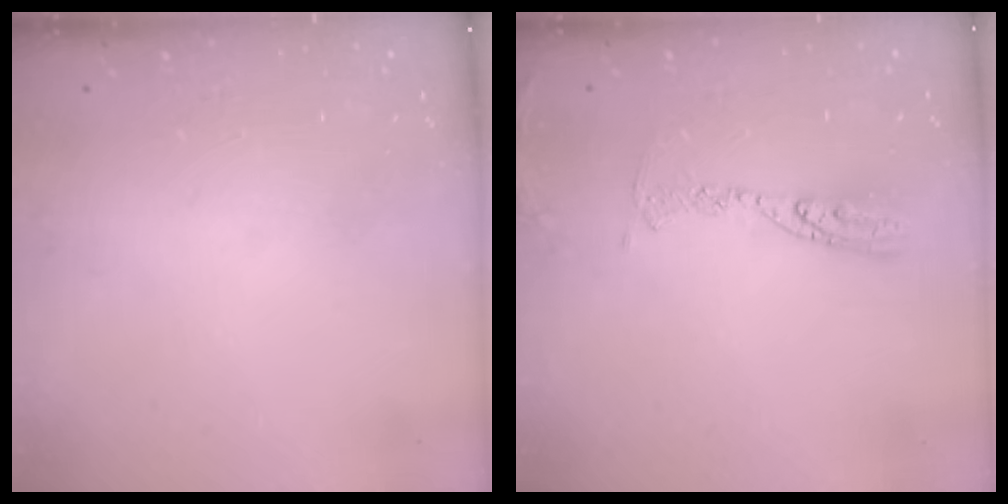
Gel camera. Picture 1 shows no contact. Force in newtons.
{"total": 9.5, "press": 9.4, "slide": 0.9}